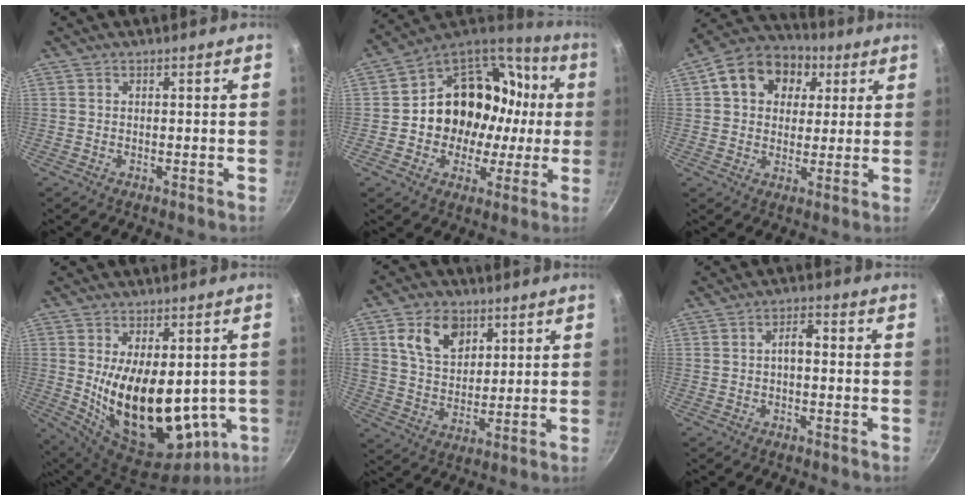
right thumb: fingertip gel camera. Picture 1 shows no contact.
{"total": 21.9, "force": [0.9, 18.3, 12.0], "torque": [-0.156, 0.051, 0.021]}
{"total": 14.7, "force": [4.8, 11.4, 8.0], "torque": [-0.112, 0.017, 0.062]}
{"total": 22.0, "force": [-0.6, 11.9, 18.5], "torque": [-0.281, -0.033, 0.022]}
{"total": 10.7, "force": [4.6, 7.4, 6.2], "torque": [-0.085, -0.017, 0.082]}
{"total": 3.1, "force": [-0.5, 1.5, 2.6], "torque": [-0.039, 0.019, -0.010]}